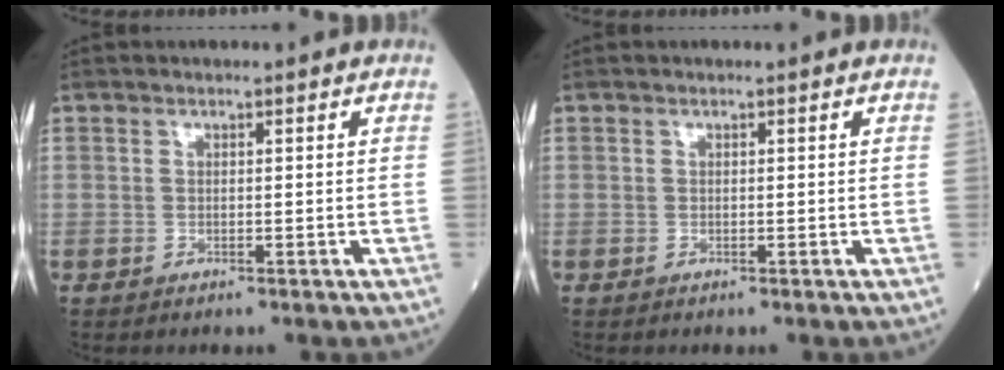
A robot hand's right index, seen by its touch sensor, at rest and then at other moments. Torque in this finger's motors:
{"motor_torque": [0.00, 0.00, 0.00, 0.00]}